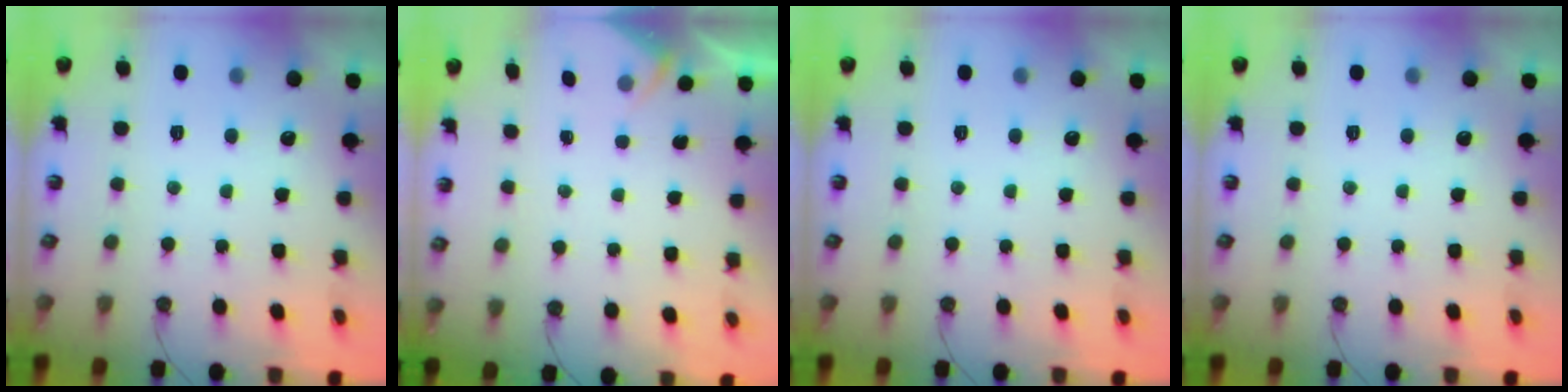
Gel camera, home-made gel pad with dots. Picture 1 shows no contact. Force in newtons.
{"total": 2.0, "press": 1.9, "slide": 0.4}
{"total": 0.0}
{"total": 0.0}